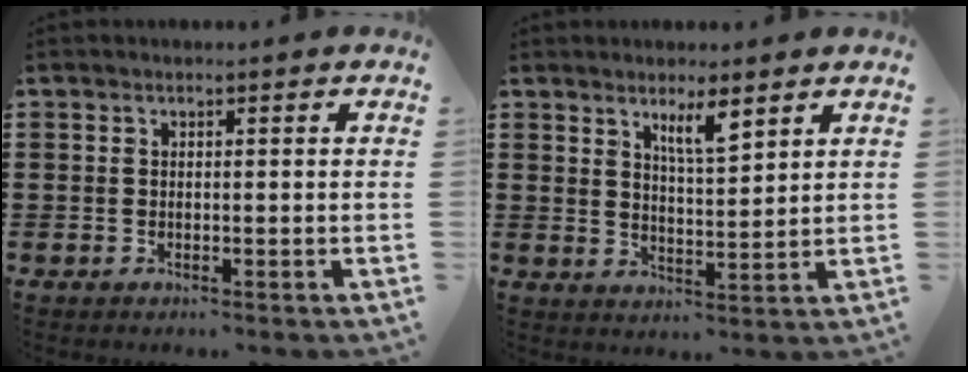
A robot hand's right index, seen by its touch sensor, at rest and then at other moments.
{"total": 4.5, "force": [3.2, 0.9, 3.0], "torque": [-0.050, -0.003, 0.052]}